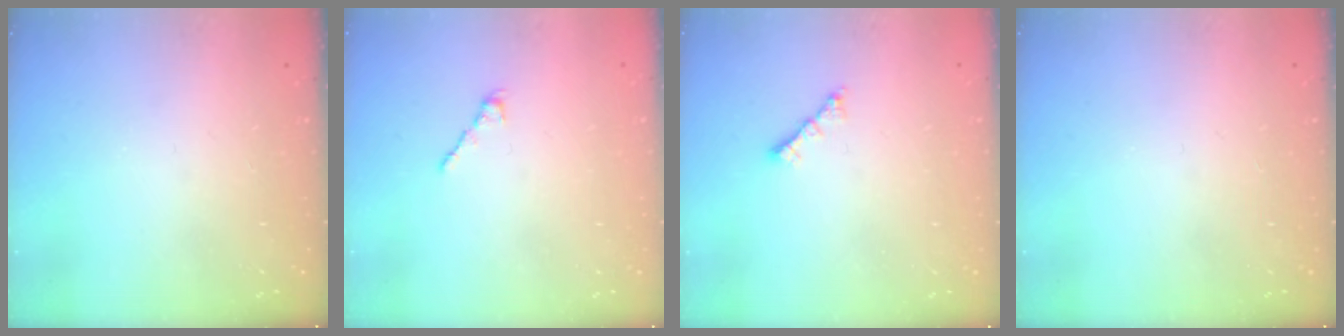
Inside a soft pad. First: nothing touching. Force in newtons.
{"total": 1.7, "press": 1.5, "slide": 0.6}
{"total": 2.0, "press": 1.9, "slide": 0.5}
{"total": 0.0}